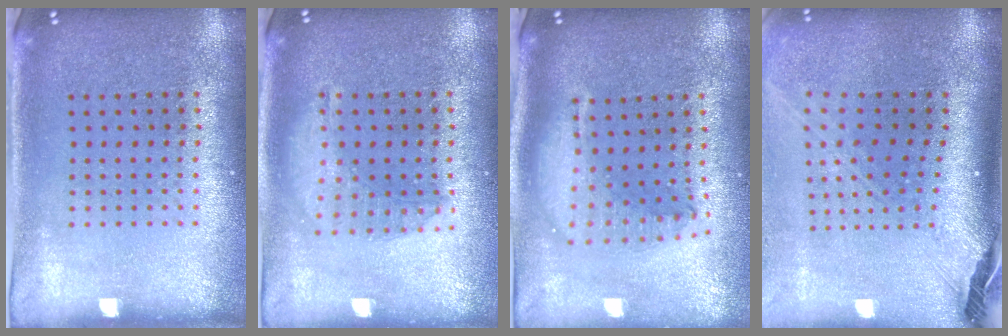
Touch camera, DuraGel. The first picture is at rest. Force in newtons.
{"total": 1.4, "press": 1.3, "slide": 0.3}
{"total": 2.1, "press": 1.6, "slide": 1.3}
{"total": 2.8, "press": 2.1, "slide": 1.9}